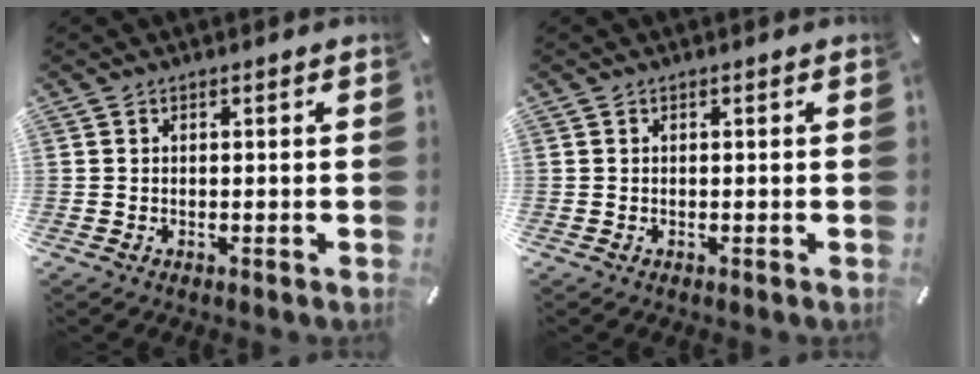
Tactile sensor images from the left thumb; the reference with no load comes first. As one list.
[{"total": 0.0}]